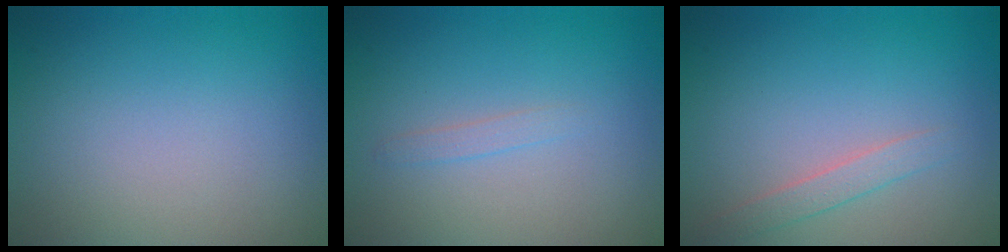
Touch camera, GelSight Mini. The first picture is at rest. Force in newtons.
{"total": 0.8, "press": 0.8, "slide": 0.0}
{"total": 1.3, "press": 1.3, "slide": 0.1}